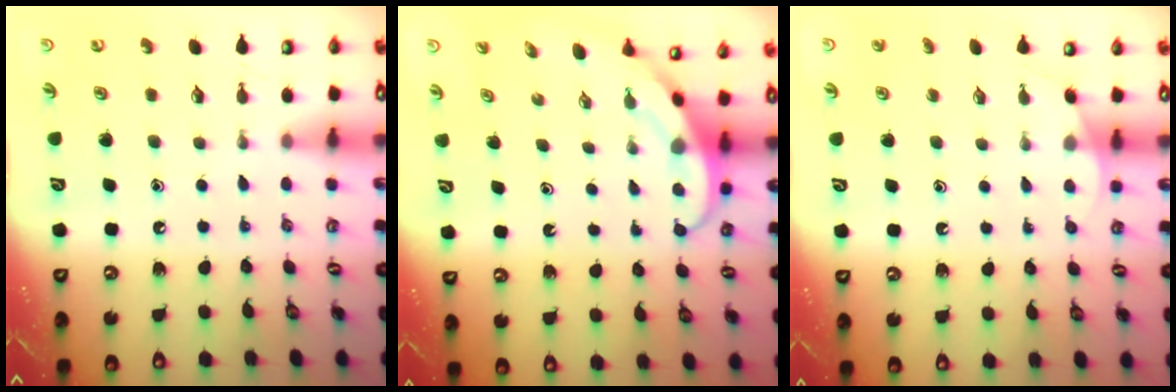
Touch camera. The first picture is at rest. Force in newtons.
{"total": 4.0, "press": 4.0, "slide": 0.3}
{"total": 2.9, "press": 2.9, "slide": 0.2}